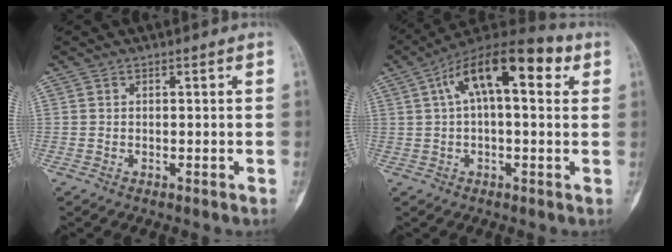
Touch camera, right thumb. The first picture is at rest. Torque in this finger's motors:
{"motor_torque": [1.17, 1.44, 1.42, 0.32, 0.08]}